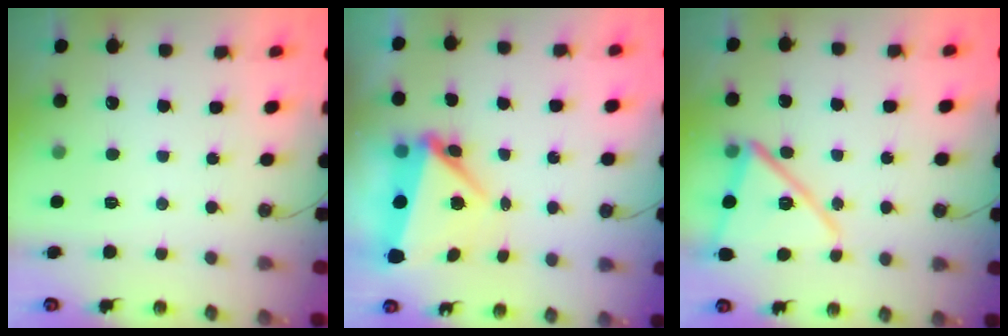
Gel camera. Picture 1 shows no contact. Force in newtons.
{"total": 8.8, "press": 6.2, "slide": 6.3}
{"total": 15.2, "press": 15.1, "slide": 1.9}